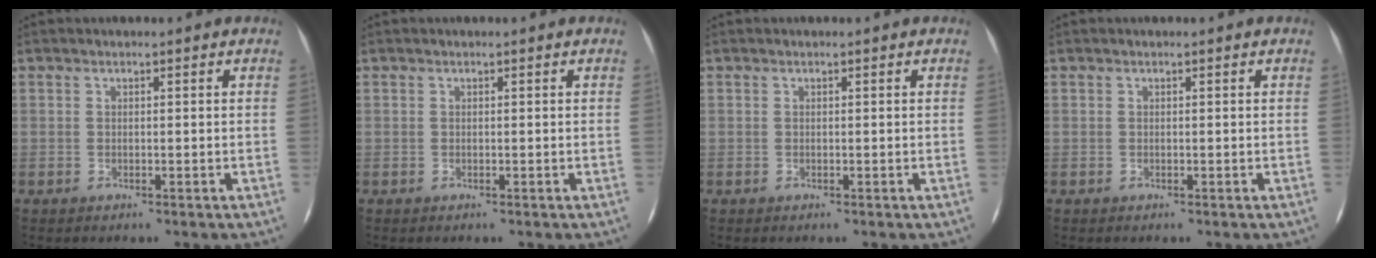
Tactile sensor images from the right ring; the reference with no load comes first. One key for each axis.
{"total": 0.0}
{"total": 0.0}
{"total": 0.0}